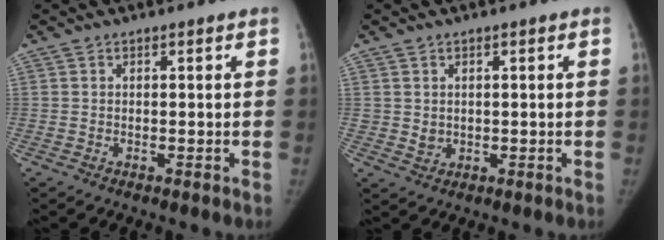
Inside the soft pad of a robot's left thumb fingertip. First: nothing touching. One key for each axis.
{"total": 2.1, "fx": 0.3, "fy": 1.9, "fz": 0.9, "tx": -0.010, "ty": -0.004, "tz": 0.012}